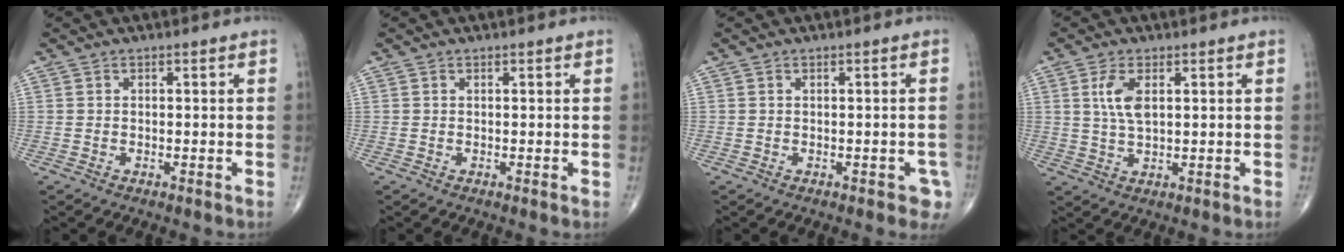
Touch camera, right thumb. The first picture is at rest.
{"total": 0.0}
{"total": 2.7, "force": [-1.1, 1.4, 2.1], "torque": [-0.008, 0.007, -0.011]}
{"total": 6.0, "force": [1.9, 2.6, 5.1], "torque": [-0.108, -0.011, 0.040]}